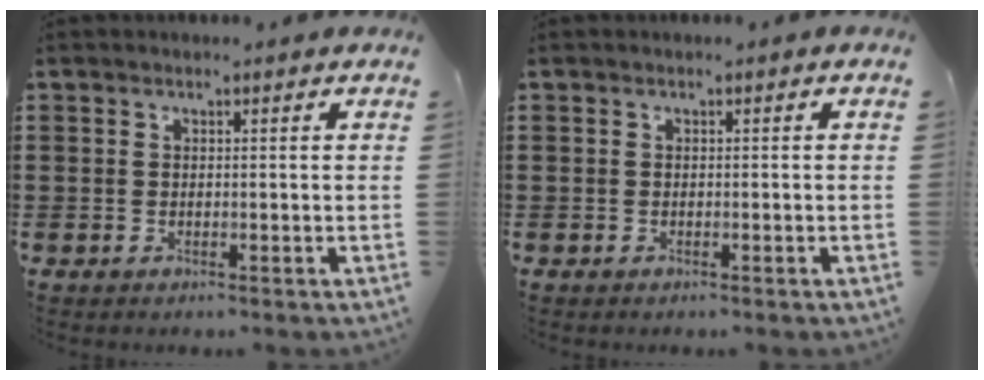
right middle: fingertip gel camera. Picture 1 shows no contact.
{"total": 0.0}